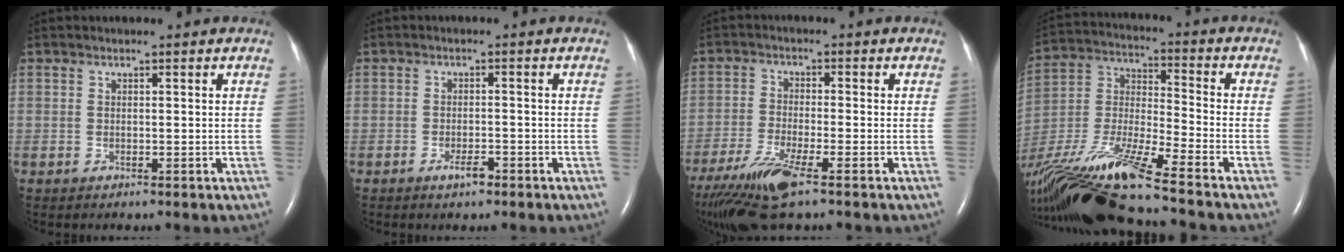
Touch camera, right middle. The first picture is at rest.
{"total": 2.0, "force": [-1.4, 0.5, 1.4], "torque": [-0.026, -0.001, -0.022]}
{"total": 9.1, "force": [-5.9, 1.0, 6.8], "torque": [-0.141, -0.027, -0.108]}
{"total": 21.8, "force": [-17.0, 0.4, 13.6], "torque": [-0.325, -0.038, -0.324]}